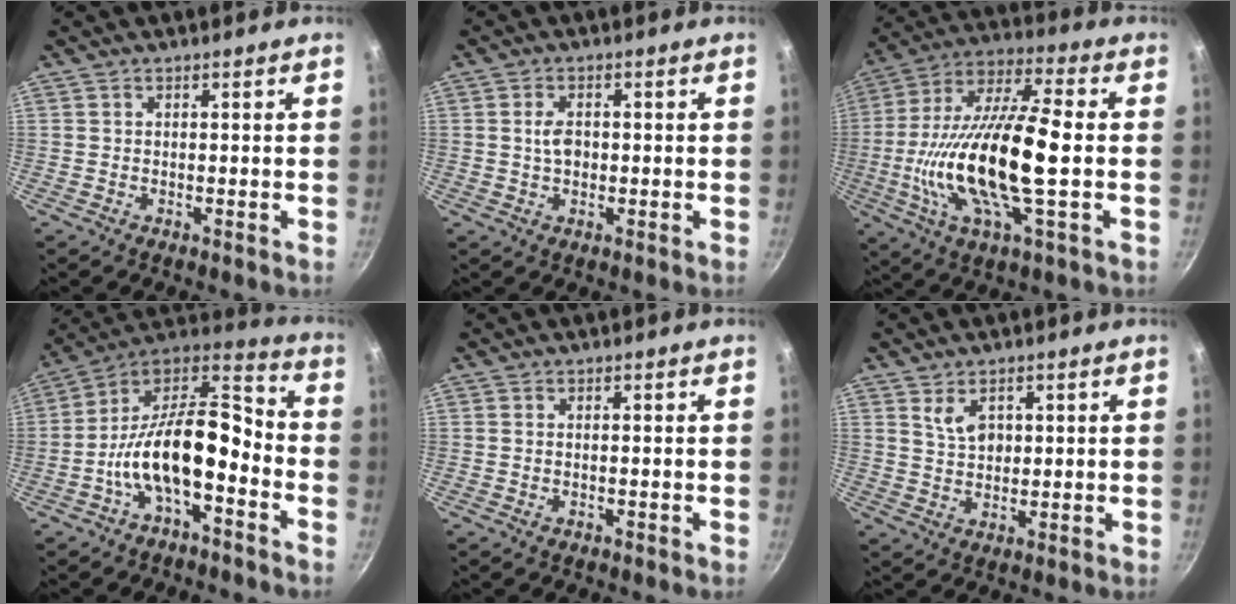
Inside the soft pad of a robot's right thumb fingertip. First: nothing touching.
{"total": 3.4, "force": [0.1, 2.3, 2.5], "torque": [-0.035, 0.004, -0.001]}
{"total": 21.7, "force": [-2.3, 6.5, 20.6], "torque": [-0.397, 0.022, -0.051]}
{"total": 17.3, "force": [-5.5, 7.9, 14.3], "torque": [-0.239, 0.064, -0.115]}
{"total": 0.0}
{"total": 4.3, "force": [1.7, 2.8, 2.8], "torque": [-0.036, -0.009, 0.034]}